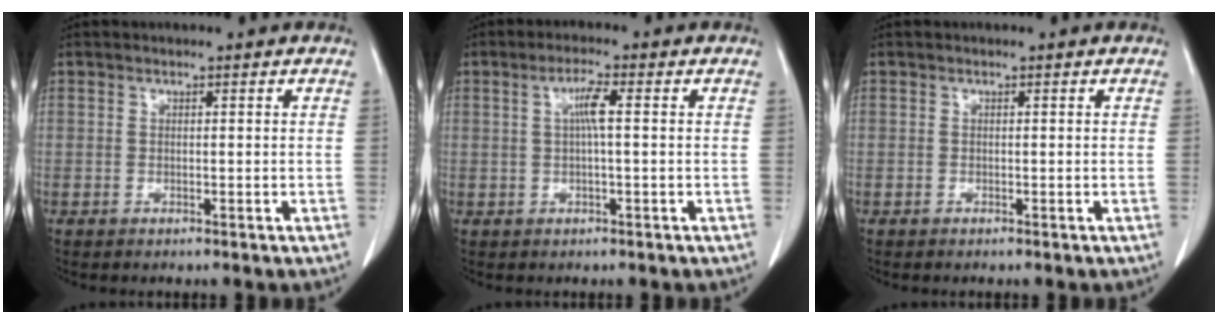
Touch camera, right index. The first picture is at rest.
{"total": 3.3, "force": [0.5, 0.3, 3.3], "torque": [-0.062, 0.006, 0.009]}
{"total": 0.0}